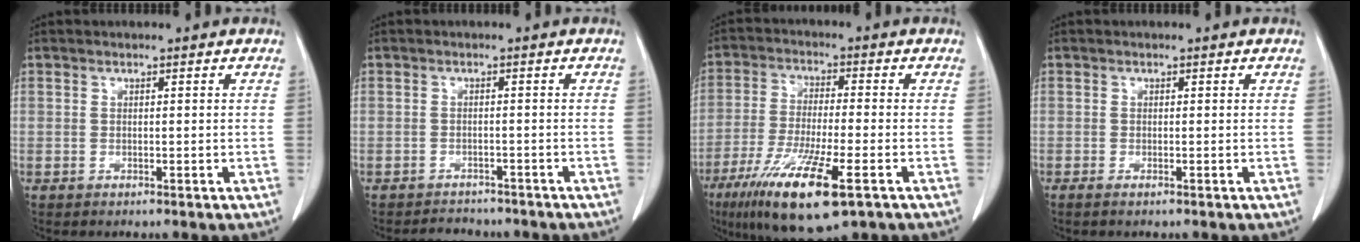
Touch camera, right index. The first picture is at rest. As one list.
[{"total": 4.5, "force": [-4.0, 2.0, 0.4], "torque": [-0.006, 0.002, -0.052]}, {"total": 14.5, "force": [-7.8, 2.0, 12.1], "torque": [-0.238, -0.038, -0.135]}, {"total": 0.7, "force": [-0.5, 0.0, 0.5], "torque": [-0.011, -0.002, -0.009]}]